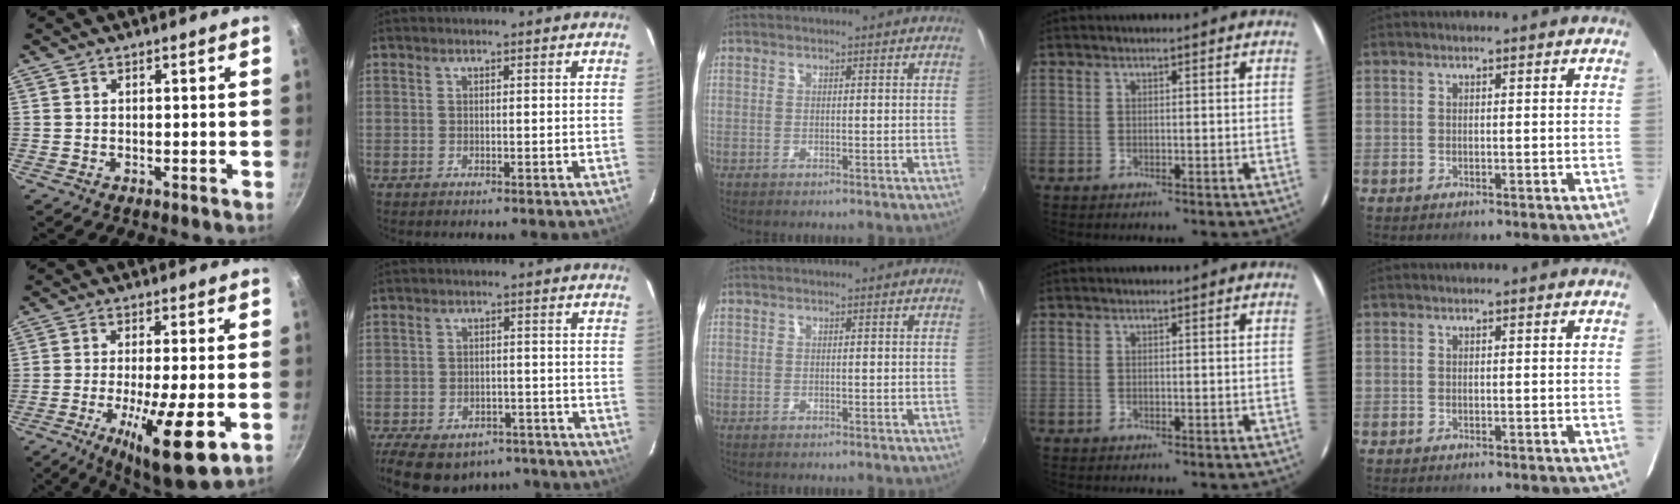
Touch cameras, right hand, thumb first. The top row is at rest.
{"thumb": {"total": 15.1, "force": [-4.9, 3.3, 13.9], "torque": [-0.227, -0.003, -0.077]}, "index": {"total": 16.7, "force": [-12.6, 8.8, 6.6], "torque": [-0.152, 0.016, -0.163]}}